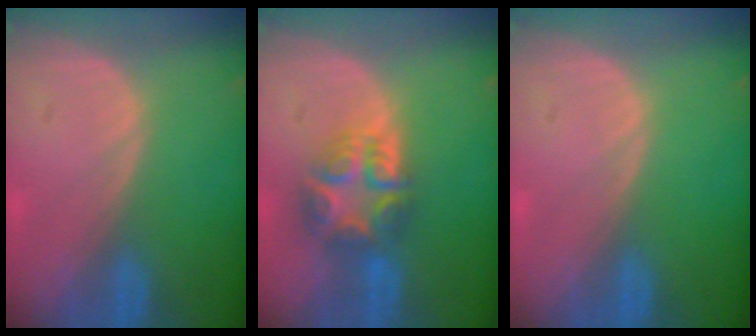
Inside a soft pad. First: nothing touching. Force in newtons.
{"total": 7.7, "press": 6.7, "slide": 3.7}
{"total": 0.0}